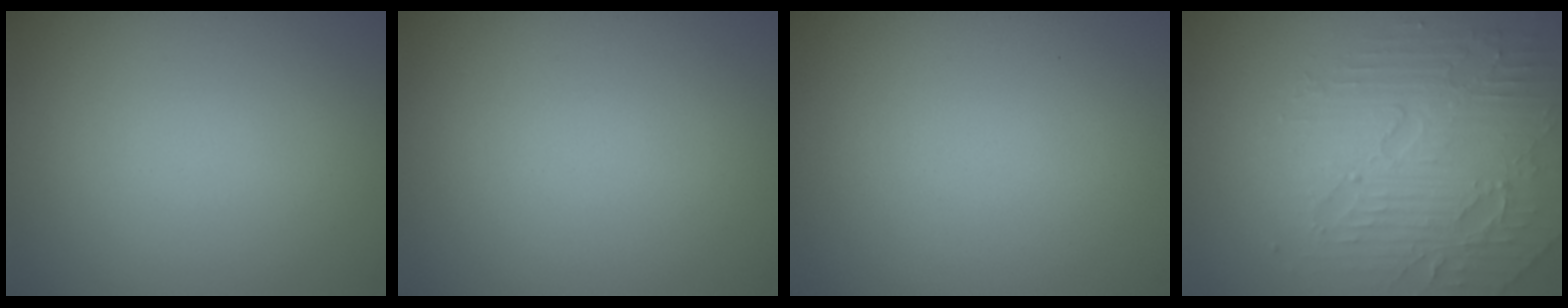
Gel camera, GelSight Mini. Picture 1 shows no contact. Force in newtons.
{"total": 0.0}
{"total": 0.0}
{"total": 4.7, "press": 4.6, "slide": 0.9}